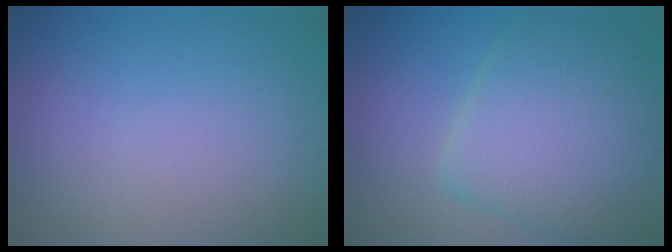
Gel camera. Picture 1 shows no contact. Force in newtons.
{"total": 7.4, "press": 7.4, "slide": 0.3}